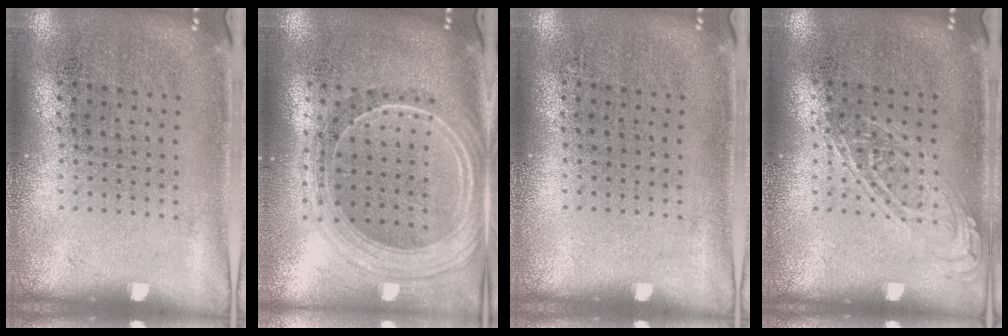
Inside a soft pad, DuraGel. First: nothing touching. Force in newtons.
{"total": 2.4, "press": 2.0, "slide": 1.2}
{"total": 0.0}
{"total": 1.0, "press": 1.0, "slide": 0.1}